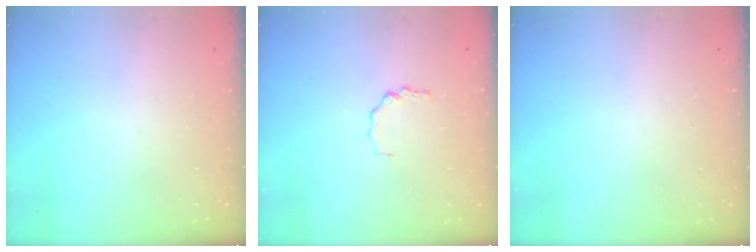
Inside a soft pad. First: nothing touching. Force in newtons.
{"total": 2.1, "press": 2.1, "slide": 0.3}
{"total": 0.0}